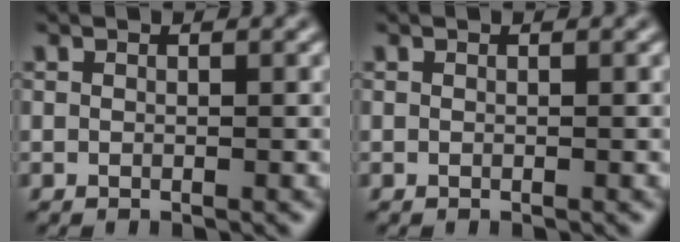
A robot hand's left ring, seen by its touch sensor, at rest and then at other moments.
{"total": 0.0}